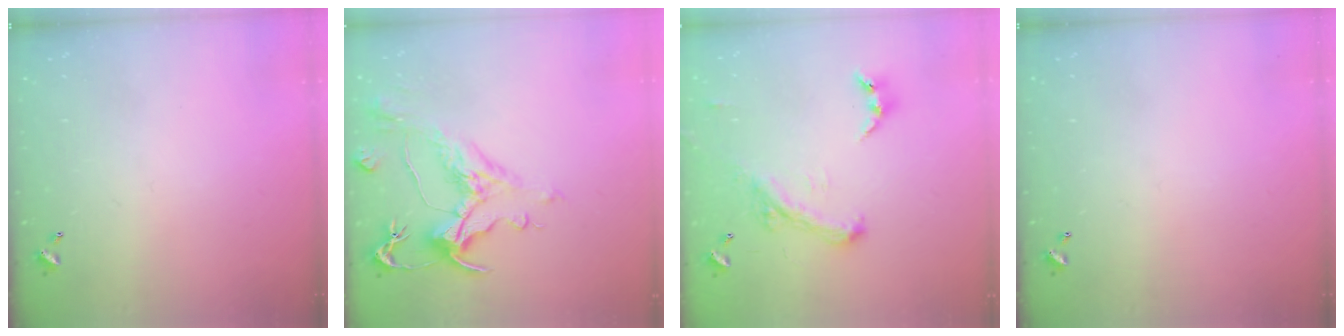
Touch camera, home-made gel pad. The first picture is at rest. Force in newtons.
{"total": 2.0, "press": 1.2, "slide": 1.6}
{"total": 2.5, "press": 2.4, "slide": 0.5}
{"total": 0.0}